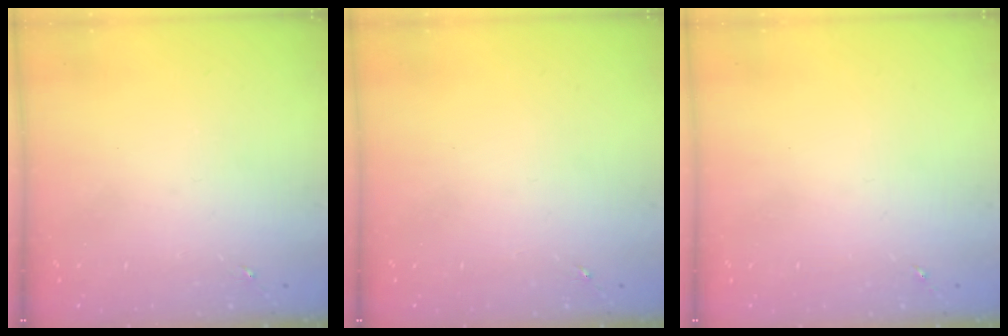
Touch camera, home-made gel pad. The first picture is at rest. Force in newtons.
{"total": 0.0}
{"total": 0.0}